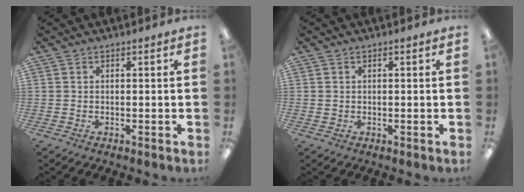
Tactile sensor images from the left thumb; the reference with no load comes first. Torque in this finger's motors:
{"motor_torque": [-0.22, 0.18, -0.22, 0.04, 0.00]}